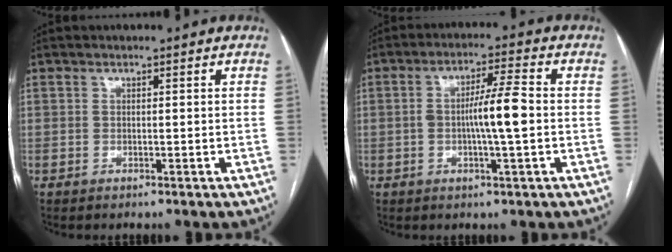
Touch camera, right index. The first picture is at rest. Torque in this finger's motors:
{"motor_torque": [1.18, 0.13, 0.25, 0.12]}